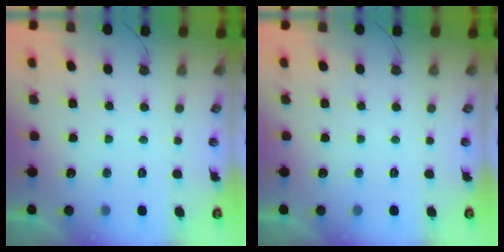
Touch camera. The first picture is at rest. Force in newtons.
{"total": 0.0}